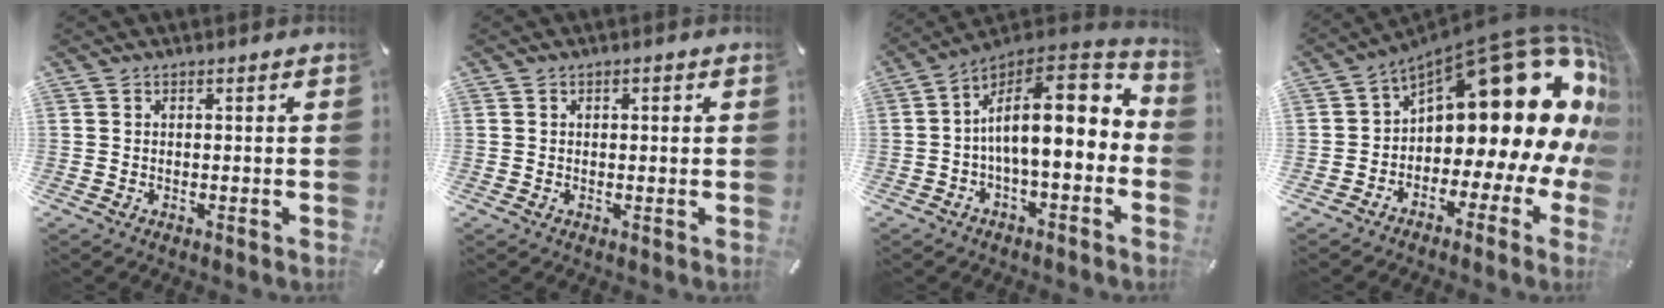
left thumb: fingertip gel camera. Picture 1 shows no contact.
{"total": 1.0, "force": [0.1, 0.5, 0.9], "torque": [-0.018, 0.003, 0.001]}
{"total": 17.1, "force": [1.4, 7.6, 15.3], "torque": [-0.242, -0.030, 0.020]}
{"total": 23.0, "force": [9.1, 12.0, 17.4], "torque": [-0.245, -0.089, 0.166]}